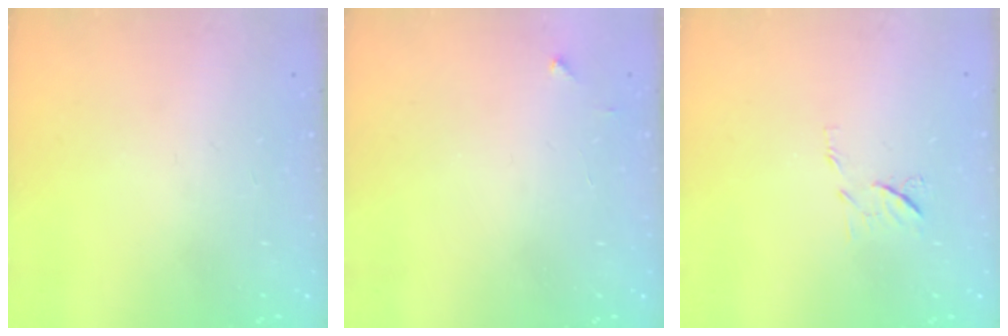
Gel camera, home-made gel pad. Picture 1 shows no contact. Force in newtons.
{"total": 2.0, "press": 2.0, "slide": 0.2}
{"total": 6.7, "press": 6.6, "slide": 1.0}